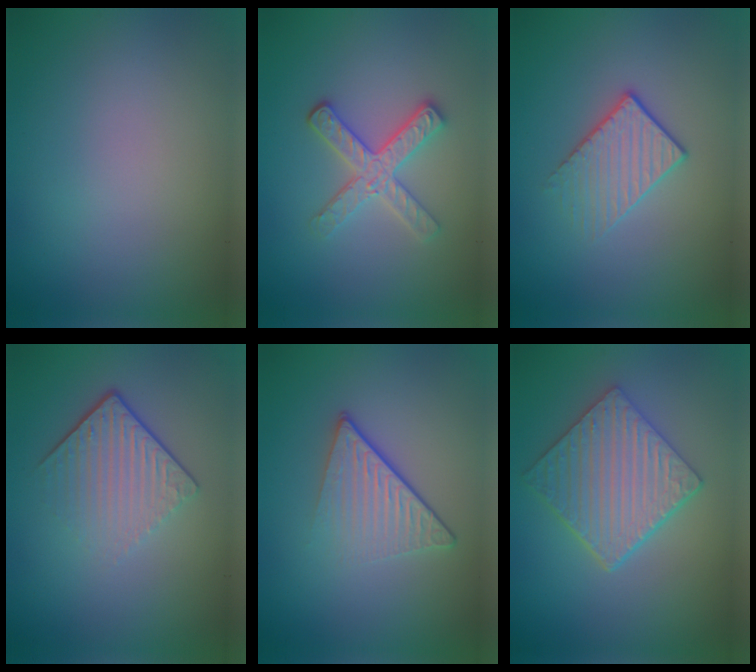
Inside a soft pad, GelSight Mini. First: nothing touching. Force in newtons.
{"total": 3.4, "press": 3.0, "slide": 1.6}
{"total": 2.2, "press": 1.9, "slide": 1.2}
{"total": 4.2, "press": 2.7, "slide": 3.3}
{"total": 4.3, "press": 2.7, "slide": 3.4}
{"total": 5.6, "press": 4.5, "slide": 3.4}